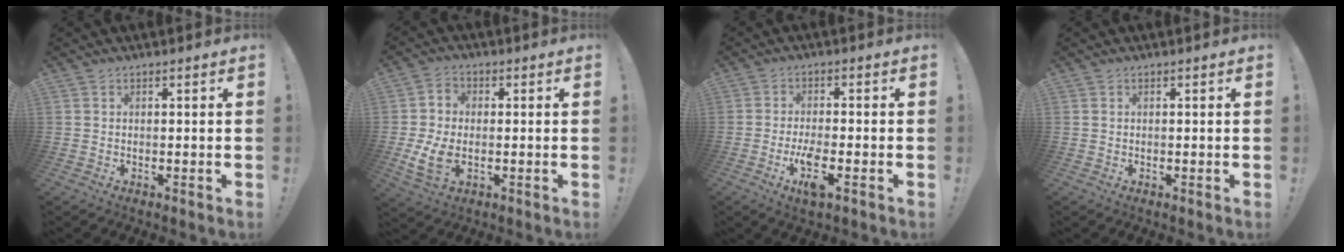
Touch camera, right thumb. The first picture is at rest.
{"total": 9.2, "force": [-1.7, 6.0, 6.8], "torque": [-0.139, -0.005, -0.025]}
{"total": 7.3, "force": [-3.0, 2.0, 6.4], "torque": [-0.114, 0.000, -0.048]}
{"total": 0.0}